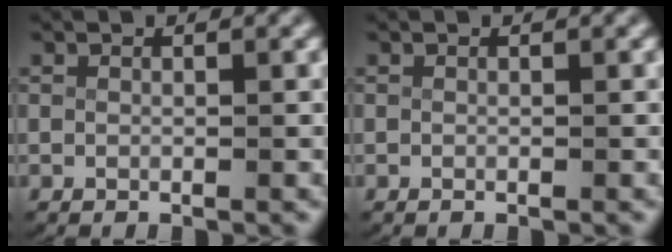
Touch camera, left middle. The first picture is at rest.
{"total": 0.0}